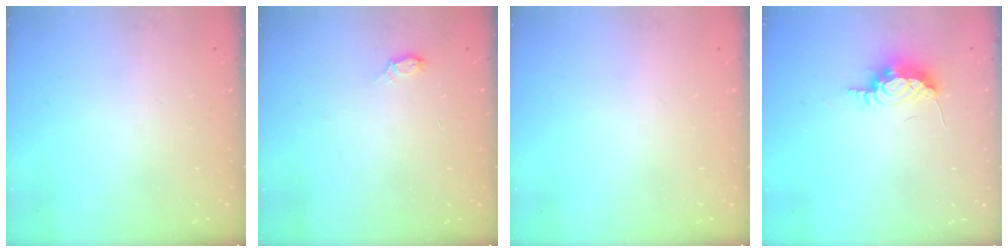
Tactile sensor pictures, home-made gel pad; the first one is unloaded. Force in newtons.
{"total": 3.3, "press": 3.3, "slide": 0.4}
{"total": 0.0}
{"total": 7.6, "press": 7.4, "slide": 1.6}